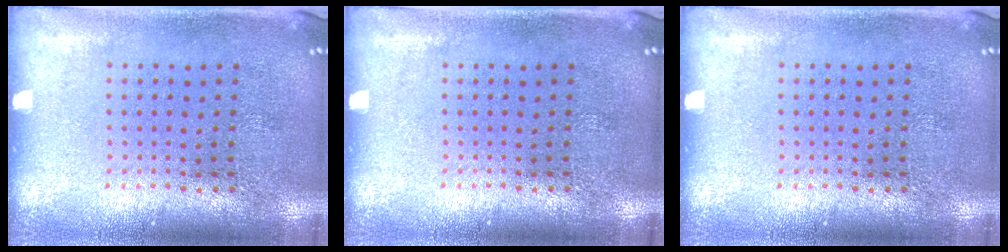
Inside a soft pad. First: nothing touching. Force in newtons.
{"total": 0.0}
{"total": 0.0}